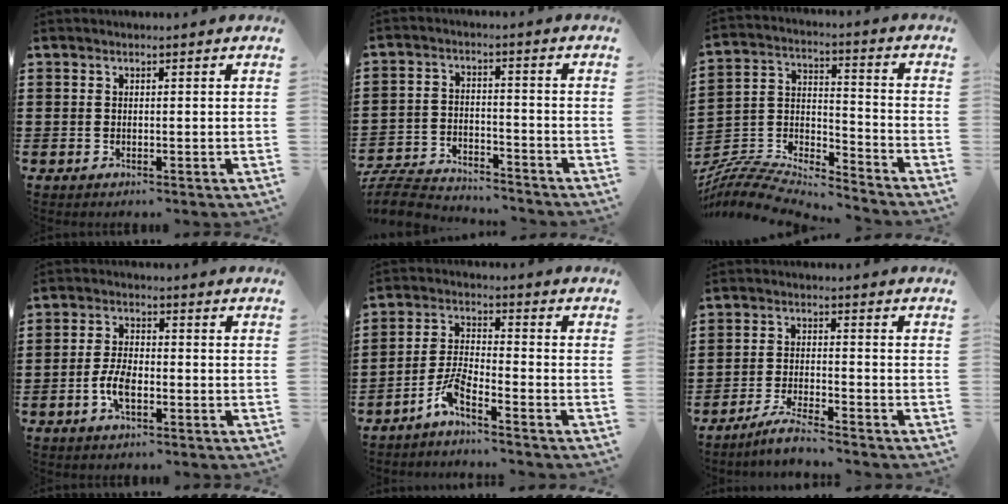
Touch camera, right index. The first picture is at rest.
{"total": 6.0, "force": [-5.8, 0.9, 1.0], "torque": [-0.041, 0.001, -0.121]}
{"total": 7.5, "force": [-7.3, 1.2, 1.2], "torque": [-0.037, -0.002, -0.151]}
{"total": 4.8, "force": [-1.7, 2.2, 3.9], "torque": [-0.096, -0.003, -0.037]}
{"total": 5.3, "force": [-4.3, 0.3, 3.0], "torque": [-0.088, -0.013, -0.092]}
{"total": 4.1, "force": [-3.8, -0.1, 1.4], "torque": [-0.033, 0.000, -0.077]}